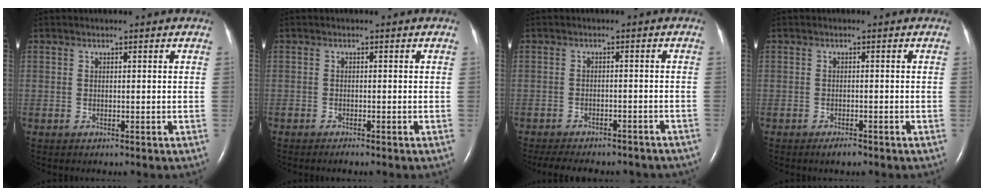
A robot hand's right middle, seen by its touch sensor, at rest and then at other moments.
{"total": 0.8, "force": [-0.7, 0.0, 0.4], "torque": [-0.012, -0.002, -0.012]}
{"total": 16.5, "force": [-14.2, 5.3, 6.7], "torque": [-0.144, -0.011, -0.172]}
{"total": 1.5, "force": [-1.2, 0.4, 0.9], "torque": [-0.020, -0.003, -0.016]}